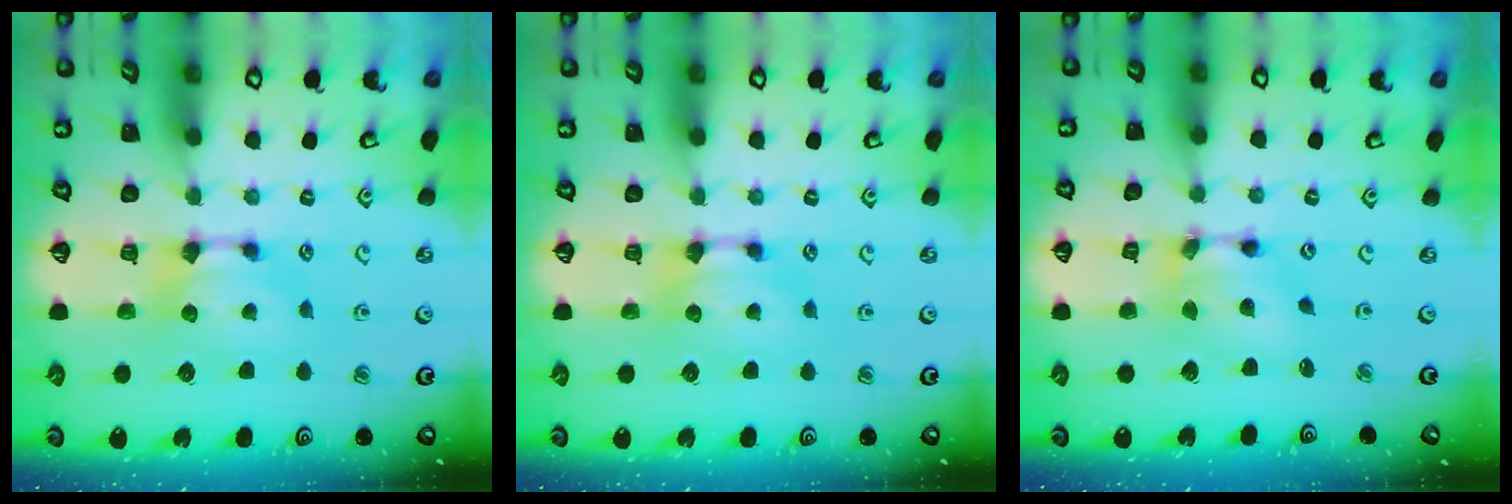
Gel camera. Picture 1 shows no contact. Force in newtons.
{"total": 0.0}
{"total": 4.8, "press": 4.1, "slide": 2.5}